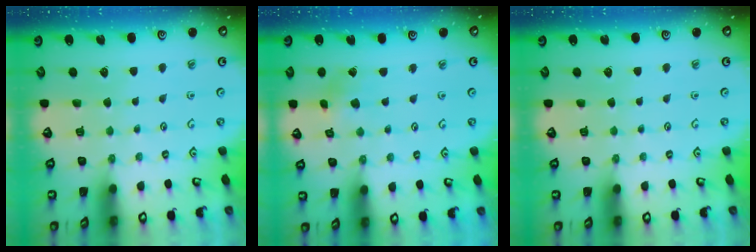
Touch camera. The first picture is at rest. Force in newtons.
{"total": 2.3, "press": 2.3, "slide": 0.3}
{"total": 0.0}